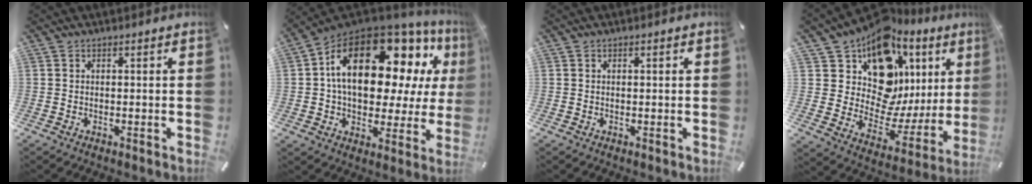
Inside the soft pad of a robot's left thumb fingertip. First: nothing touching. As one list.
[{"total": 23.3, "force": [7.6, 13.8, 17.2], "torque": [-0.288, -0.036, 0.127]}, {"total": 0.5, "force": [0.2, 0.2, 0.5], "torque": [-0.009, 0.001, 0.002]}, {"total": 16.3, "force": [10.4, 10.3, 7.2], "torque": [-0.106, -0.115, 0.188]}]